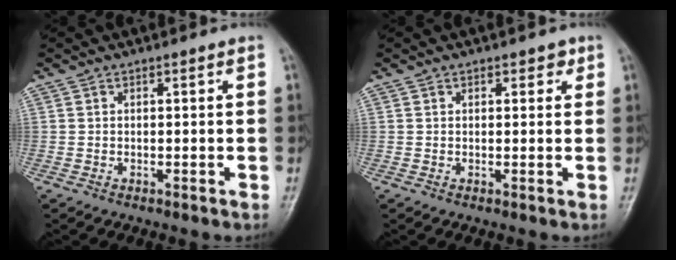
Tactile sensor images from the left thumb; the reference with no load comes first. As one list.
[{"total": 1.9, "force": [1.1, 1.2, 1.0], "torque": [0.003, -0.002, 0.011]}]